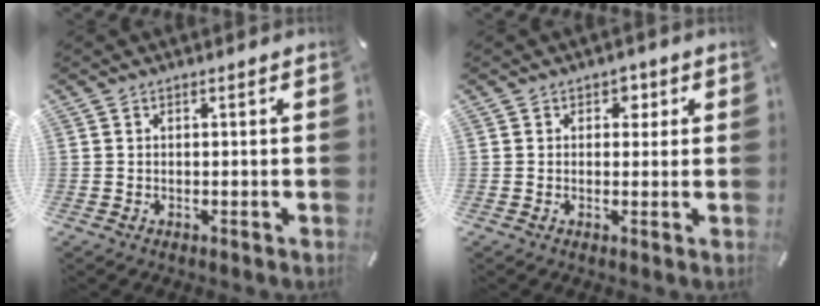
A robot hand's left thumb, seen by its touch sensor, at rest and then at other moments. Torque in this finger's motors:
{"motor_torque": [-0.02, 0.12, -0.04, -0.13, 0.02]}